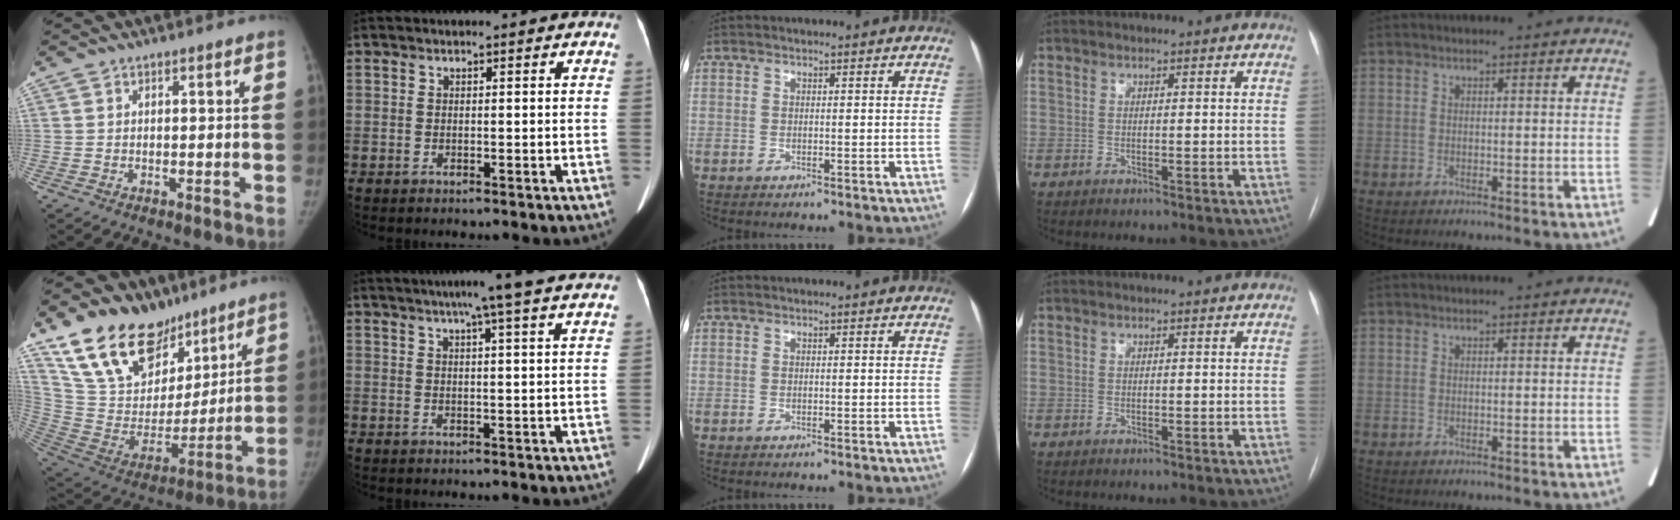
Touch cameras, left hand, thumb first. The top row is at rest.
{"thumb": {"total": 24.5, "force": [17.3, 13.6, 10.7], "torque": [-0.150, -0.070, 0.311]}, "index": {"total": 10.2, "force": [7.8, -1.2, 6.4], "torque": [-0.097, 0.018, 0.087]}}